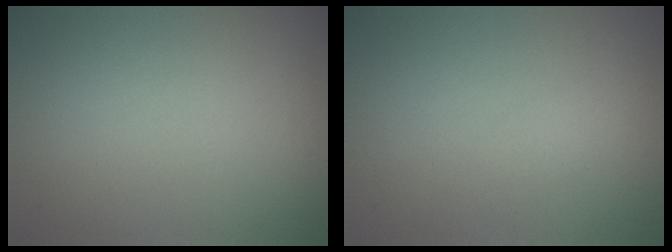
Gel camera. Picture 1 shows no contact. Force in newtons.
{"total": 1.2, "press": 1.2, "slide": 0.0}